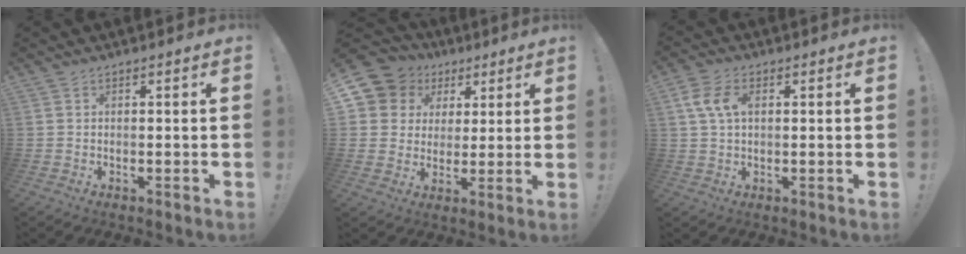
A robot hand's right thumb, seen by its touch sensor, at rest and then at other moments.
{"total": 10.0, "force": [4.5, 8.6, 2.5], "torque": [-0.038, -0.029, 0.095]}
{"total": 7.0, "force": [1.7, 4.2, 5.4], "torque": [-0.105, 0.010, 0.032]}